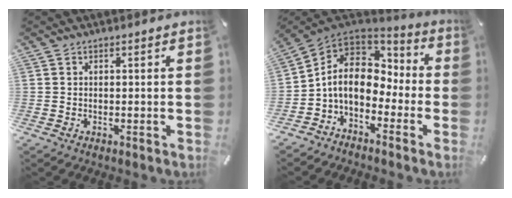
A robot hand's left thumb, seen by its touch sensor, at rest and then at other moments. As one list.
[{"total": 9.8, "force": [-2.0, 7.7, 5.6], "torque": [-0.130, 0.009, -0.039]}]